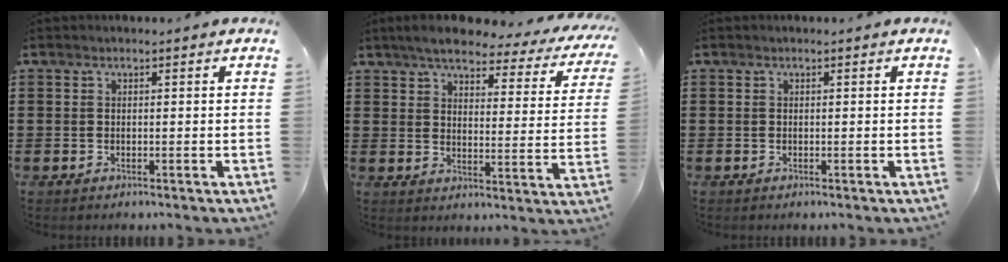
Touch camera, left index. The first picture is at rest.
{"total": 5.7, "force": [5.0, 1.0, 2.5], "torque": [-0.065, -0.028, 0.081]}
{"total": 0.0}